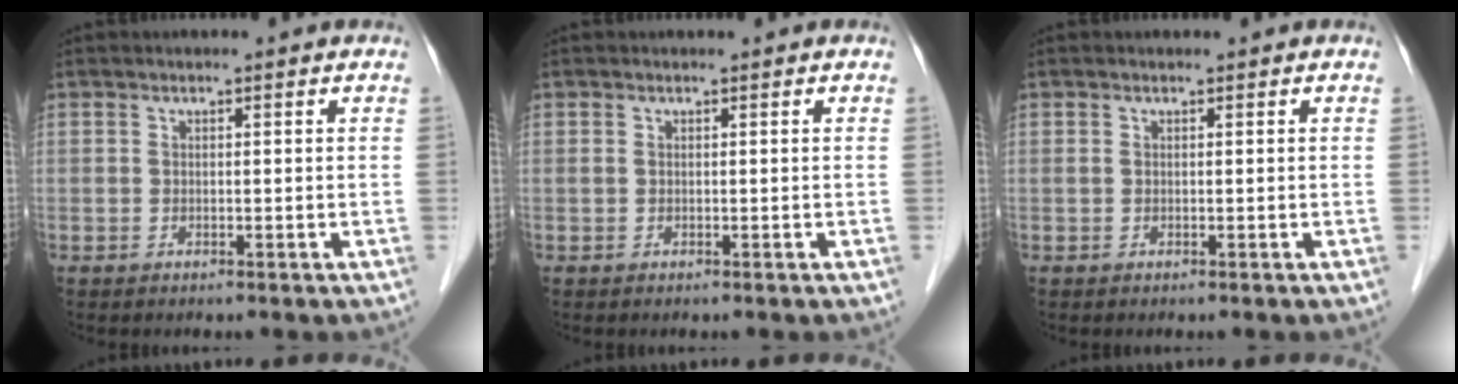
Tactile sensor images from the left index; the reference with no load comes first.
{"total": 0.0}
{"total": 0.0}